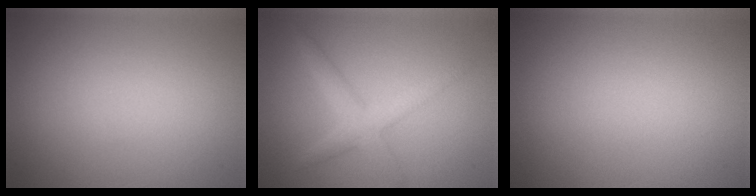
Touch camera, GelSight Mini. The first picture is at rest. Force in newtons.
{"total": 2.9, "press": 2.9, "slide": 0.1}
{"total": 0.0}